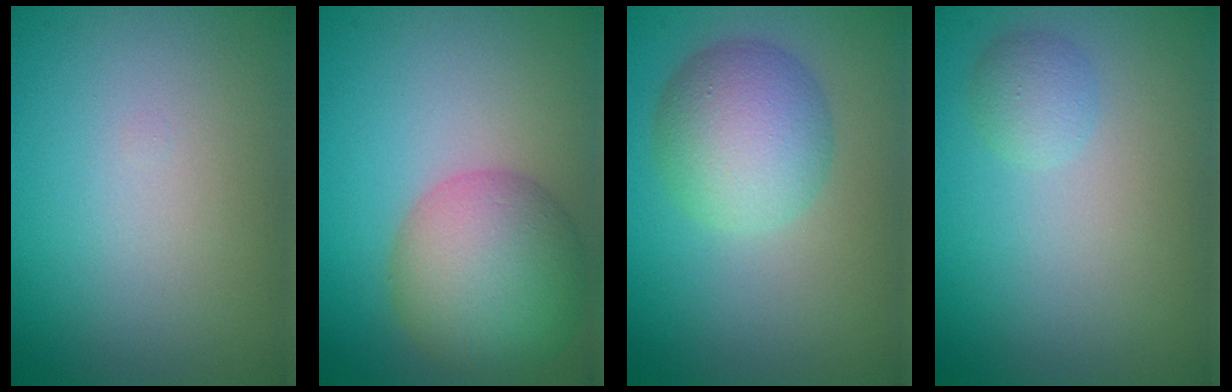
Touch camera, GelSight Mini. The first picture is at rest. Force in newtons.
{"total": 7.8, "press": 7.8, "slide": 0.6}
{"total": 5.4, "press": 5.4, "slide": 0.0}
{"total": 1.4, "press": 1.4, "slide": 0.1}